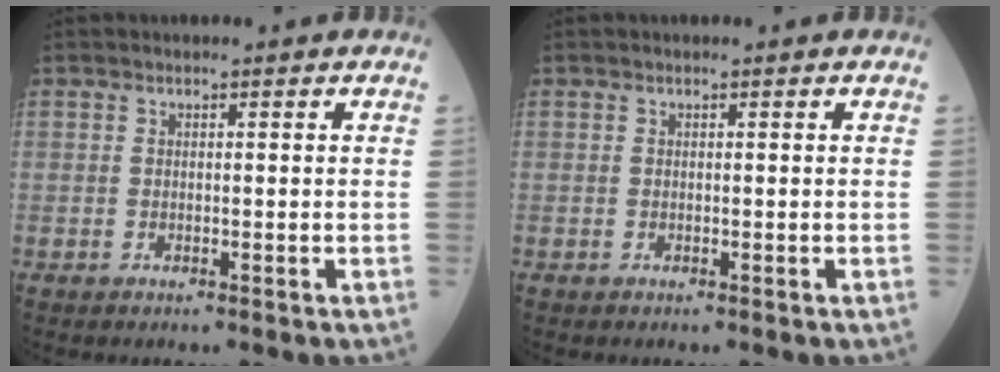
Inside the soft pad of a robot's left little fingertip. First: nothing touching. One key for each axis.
{"total": 0.0}